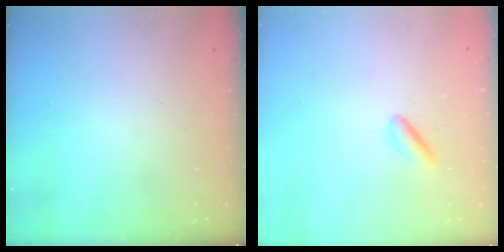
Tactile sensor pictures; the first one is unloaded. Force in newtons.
{"total": 2.9, "press": 2.7, "slide": 1.1}